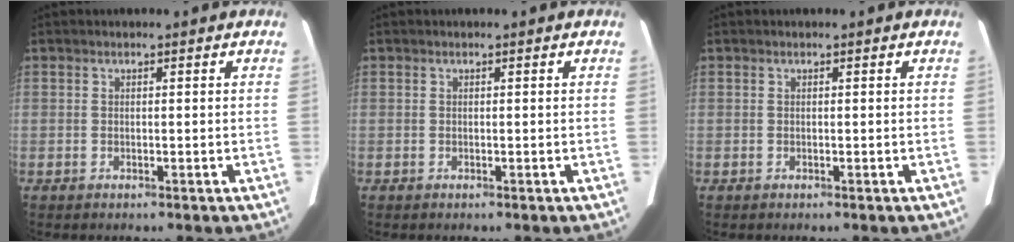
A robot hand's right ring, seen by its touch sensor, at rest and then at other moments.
{"total": 0.0}
{"total": 0.0}